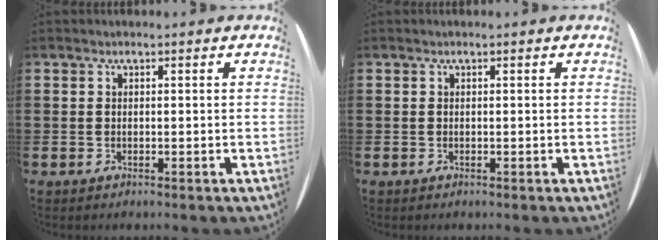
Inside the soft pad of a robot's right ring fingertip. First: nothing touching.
{"total": 0.0}